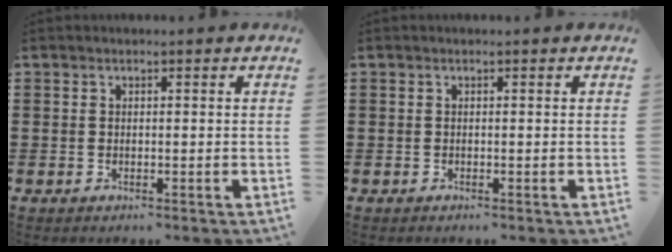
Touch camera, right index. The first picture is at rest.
{"total": 0.0}